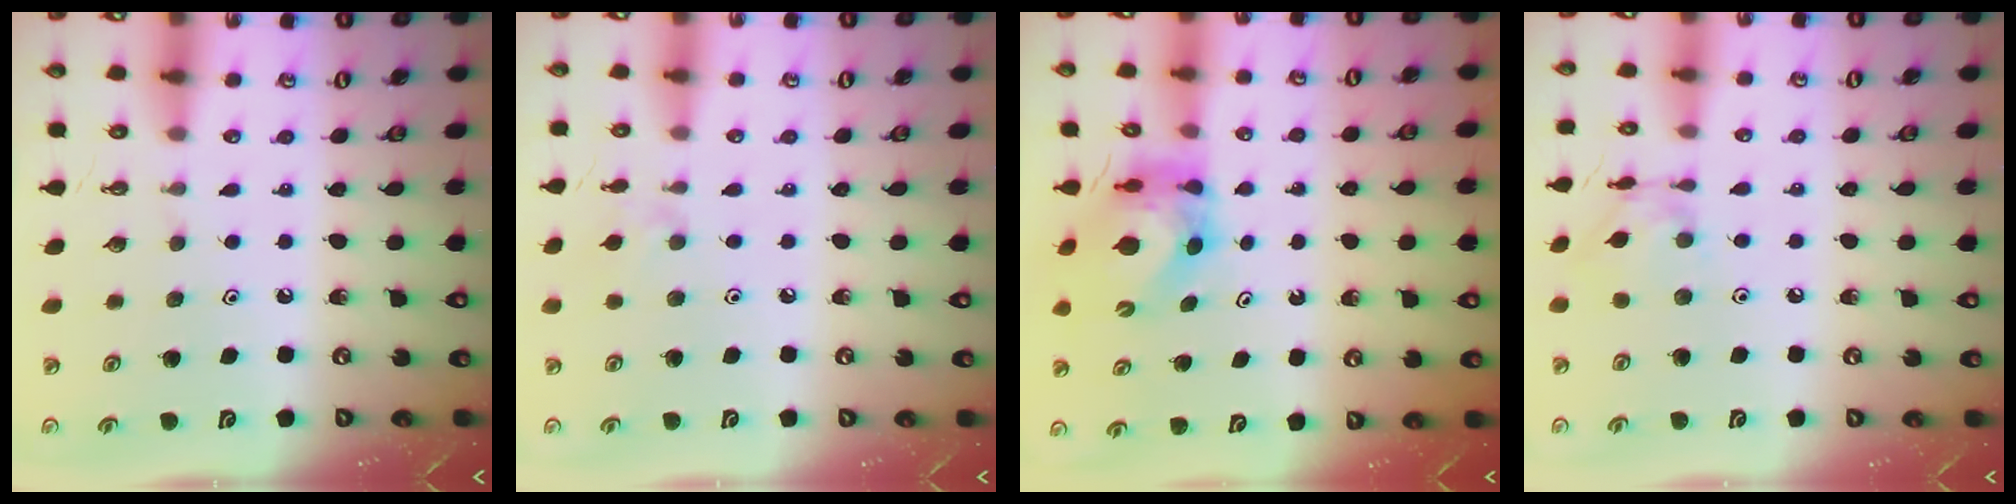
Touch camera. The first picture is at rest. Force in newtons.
{"total": 2.6, "press": 2.5, "slide": 0.5}
{"total": 5.3, "press": 5.3, "slide": 0.6}
{"total": 6.1, "press": 6.1, "slide": 0.2}